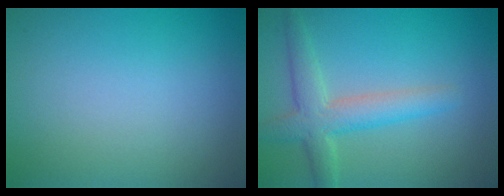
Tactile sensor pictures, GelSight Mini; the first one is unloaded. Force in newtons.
{"total": 4.2, "press": 4.2, "slide": 0.0}